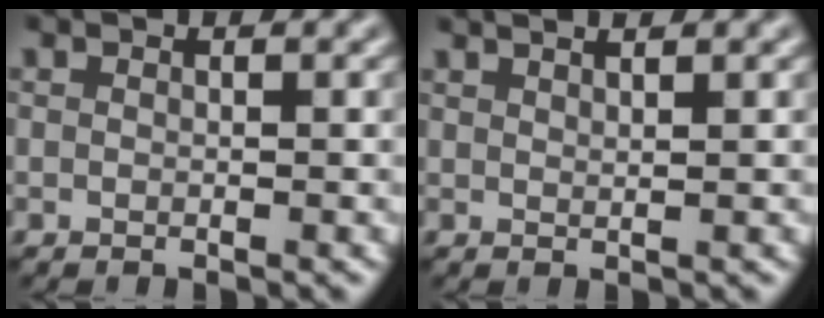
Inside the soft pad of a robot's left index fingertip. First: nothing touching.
{"total": 2.7, "force": [1.9, 1.0, 1.7], "torque": [0.004, 0.019, -0.001]}